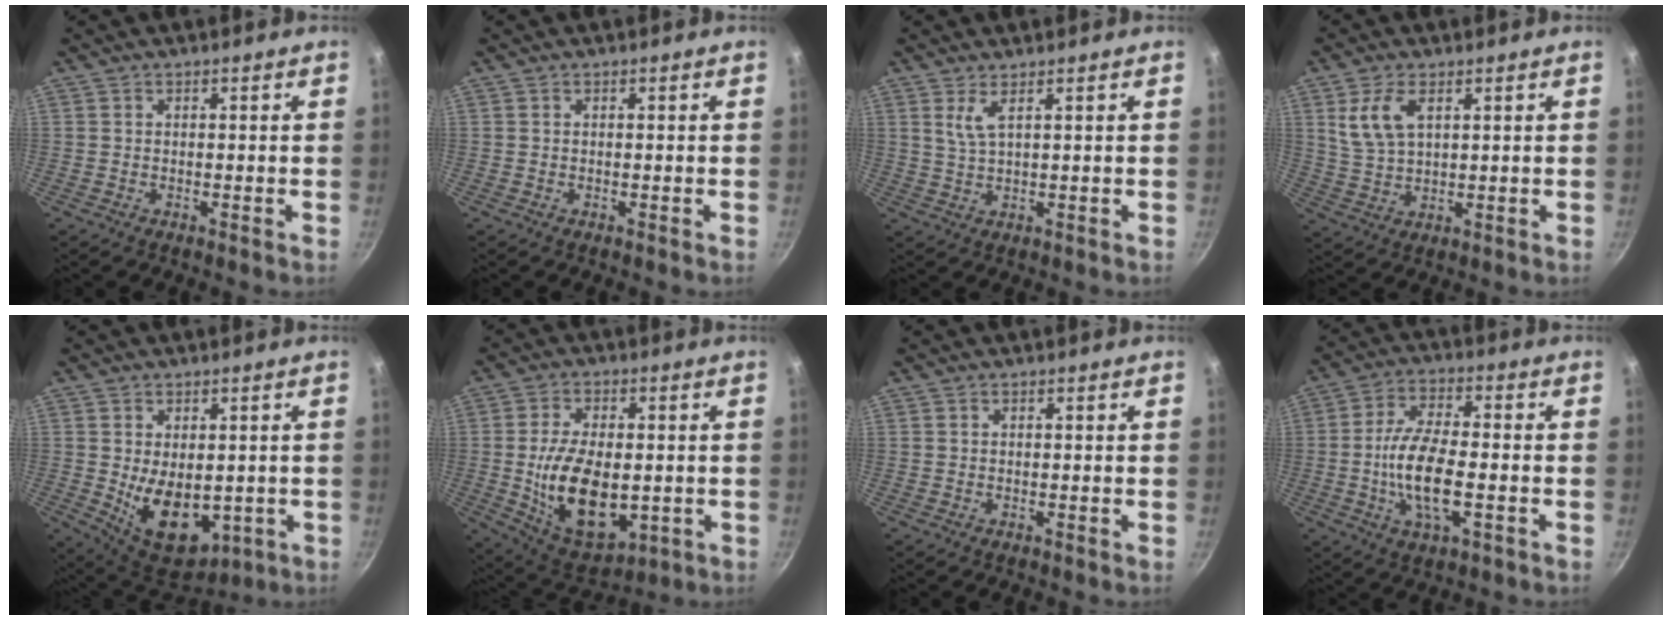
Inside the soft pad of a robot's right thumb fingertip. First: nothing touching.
{"total": 0.0}
{"total": 3.1, "force": [1.6, 0.6, 2.5], "torque": [-0.059, -0.010, 0.041]}
{"total": 7.2, "force": [3.0, 3.7, 5.4], "torque": [-0.110, -0.007, 0.067]}
{"total": 12.8, "force": [-1.9, 7.7, 10.0], "torque": [-0.132, -0.015, -0.002]}
{"total": 16.7, "force": [-1.9, 9.3, 13.8], "torque": [-0.224, -0.008, -0.010]}
{"total": 0.0}
{"total": 12.3, "force": [-2.3, 5.2, 10.9], "torque": [-0.210, 0.012, -0.044]}